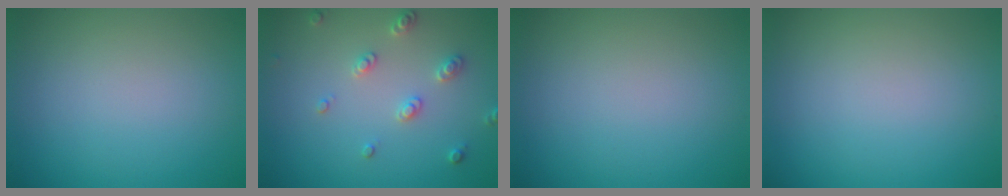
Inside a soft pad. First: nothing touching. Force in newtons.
{"total": 2.5, "press": 2.4, "slide": 0.7}
{"total": 0.0}
{"total": 0.0}